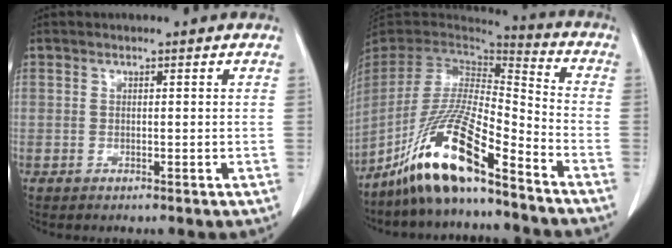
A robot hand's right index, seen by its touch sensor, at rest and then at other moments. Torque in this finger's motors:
{"motor_torque": [1.23, -0.91, 0.78, 0.21]}